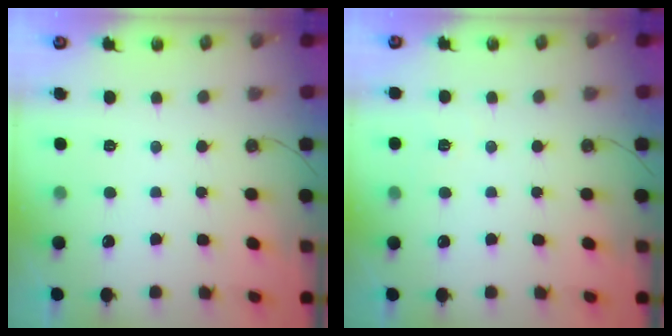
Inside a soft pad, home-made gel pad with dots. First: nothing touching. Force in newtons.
{"total": 3.5, "press": 3.5, "slide": 0.7}